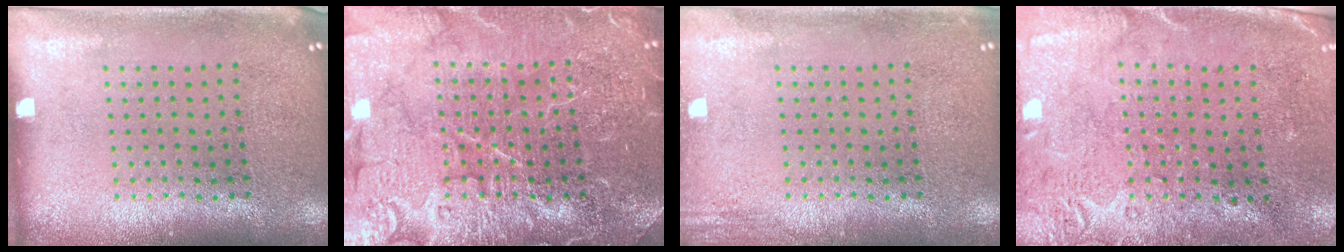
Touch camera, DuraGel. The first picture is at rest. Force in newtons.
{"total": 7.1, "press": 7.0, "slide": 1.0}
{"total": 1.4, "press": 1.4, "slide": 0.2}
{"total": 2.7, "press": 2.2, "slide": 1.5}